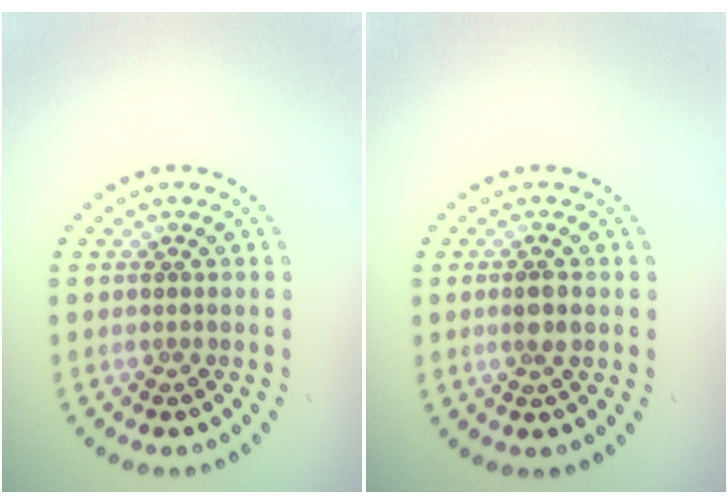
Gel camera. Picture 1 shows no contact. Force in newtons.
{"total": 1.9, "press": 1.7, "slide": 0.8}